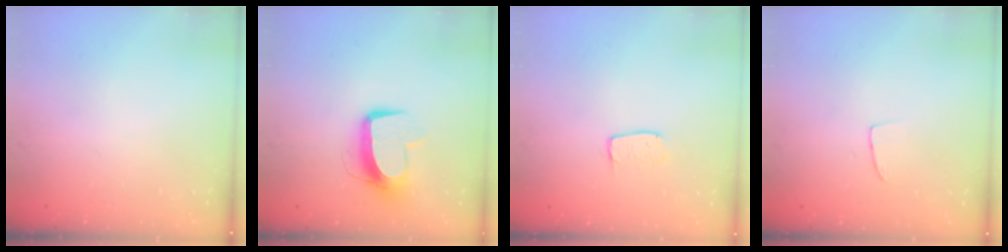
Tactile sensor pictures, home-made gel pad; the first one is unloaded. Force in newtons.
{"total": 10.7, "press": 10.6, "slide": 1.1}
{"total": 3.9, "press": 3.9, "slide": 0.3}
{"total": 3.3, "press": 3.3, "slide": 0.2}